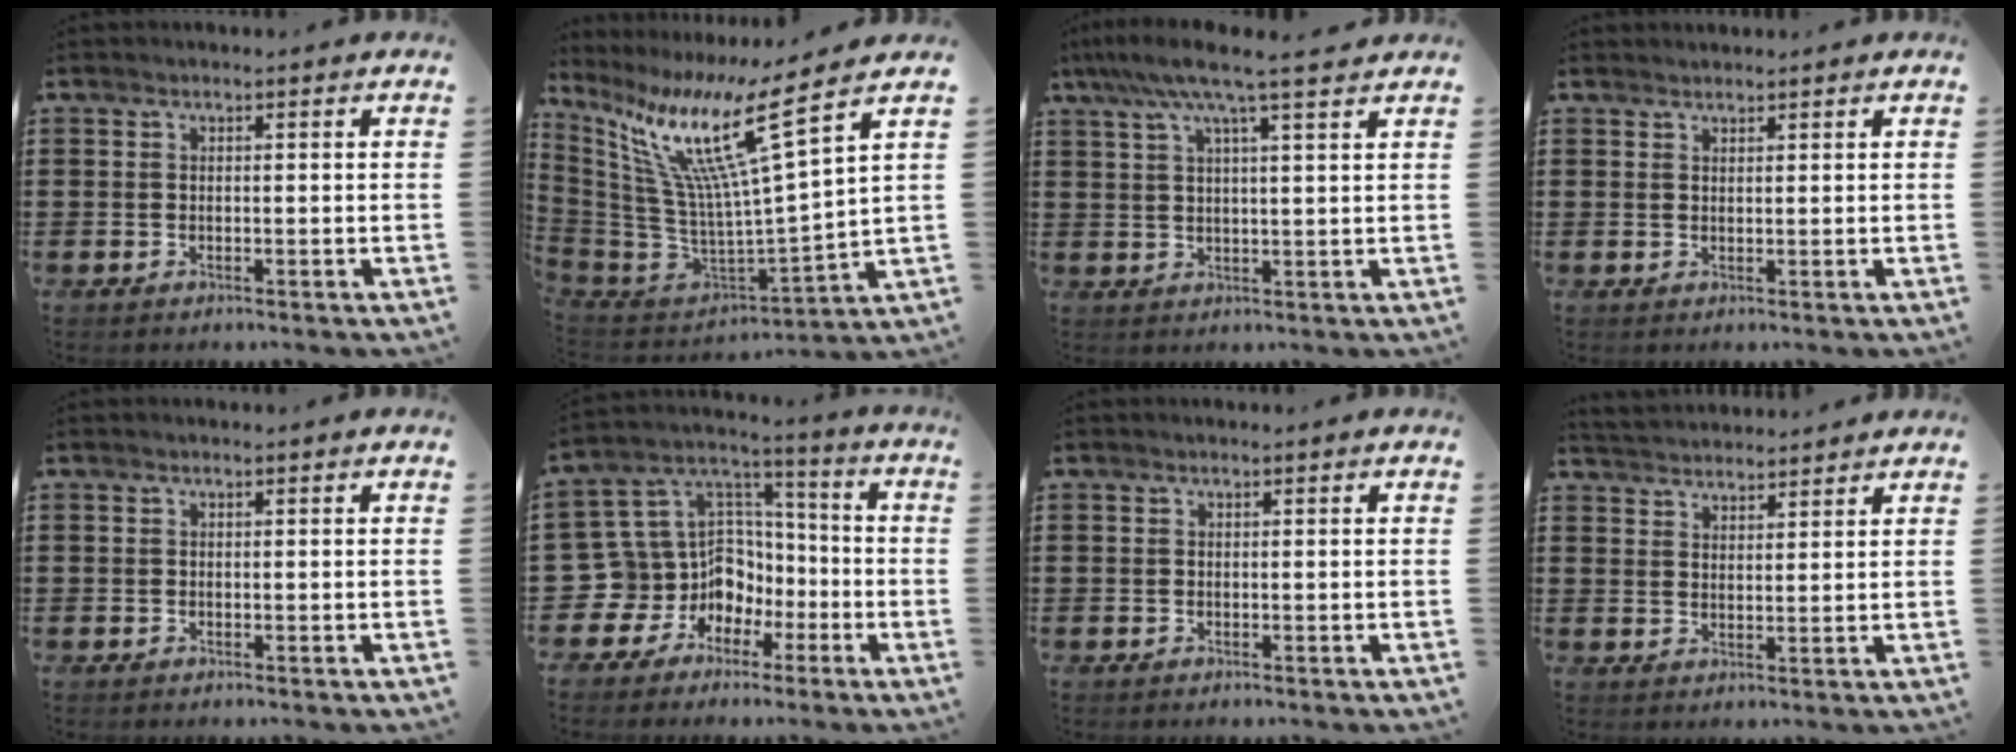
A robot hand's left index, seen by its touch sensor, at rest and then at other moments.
{"total": 14.9, "force": [8.7, 1.2, 12.1], "torque": [-0.281, -0.066, 0.129]}
{"total": 7.1, "force": [5.3, 0.4, 4.7], "torque": [-0.108, -0.010, 0.093]}
{"total": 1.1, "force": [1.1, 0.2, 0.0], "torque": [-0.001, 0.000, 0.023]}
{"total": 0.0}
{"total": 11.3, "force": [-3.6, 10.6, 1.5], "torque": [-0.088, -0.016, -0.046]}
{"total": 0.0}
{"total": 3.0, "force": [3.0, 0.0, -0.3], "torque": [-0.004, -0.009, 0.055]}